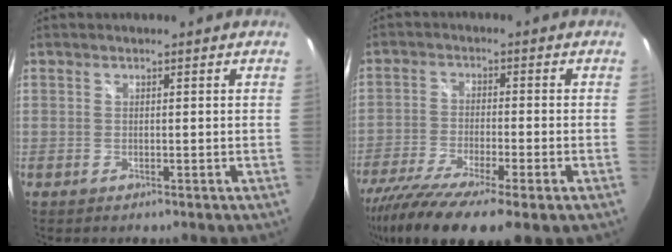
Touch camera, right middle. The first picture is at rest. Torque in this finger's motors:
{"motor_torque": [1.40, -0.74, 0.51, 0.21]}